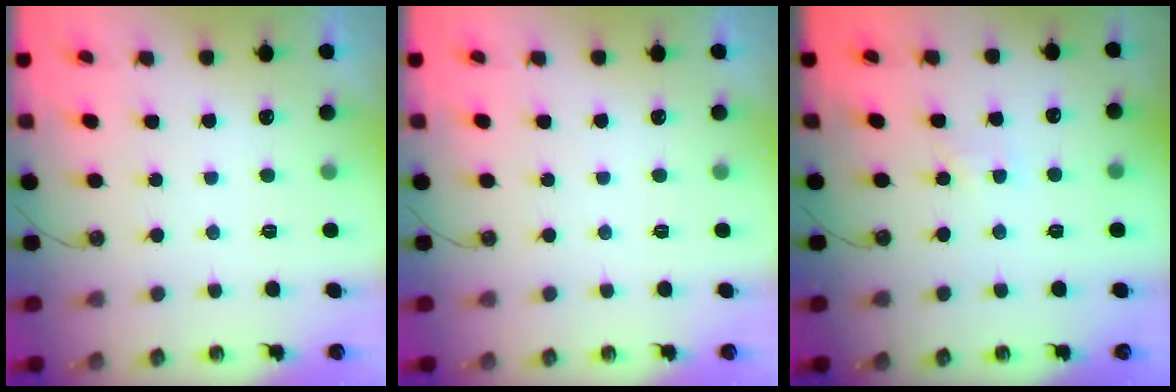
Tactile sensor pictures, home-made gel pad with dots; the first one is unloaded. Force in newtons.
{"total": 0.0}
{"total": 3.7, "press": 3.6, "slide": 0.5}